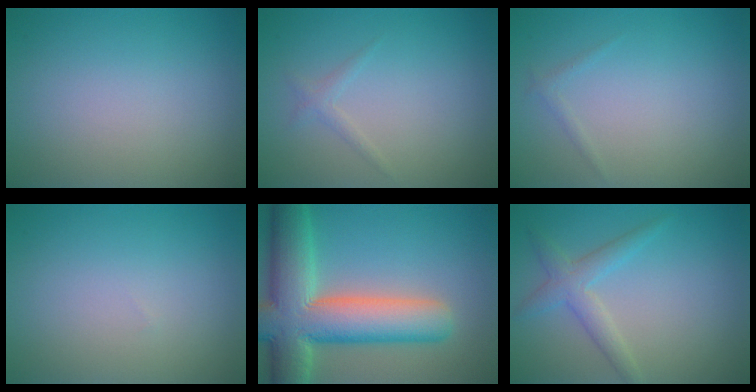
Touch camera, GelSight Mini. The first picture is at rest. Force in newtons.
{"total": 0.9, "press": 0.9, "slide": 0.1}
{"total": 0.6, "press": 0.6, "slide": 0.0}
{"total": 0.0}
{"total": 11.8, "press": 11.8, "slide": 0.9}
{"total": 2.6, "press": 2.6, "slide": 0.1}